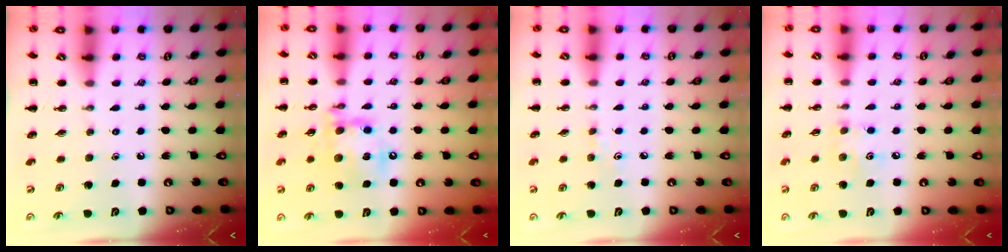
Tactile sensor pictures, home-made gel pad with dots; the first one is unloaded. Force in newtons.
{"total": 14.7, "press": 14.5, "slide": 2.3}
{"total": 3.5, "press": 3.4, "slide": 1.1}
{"total": 4.2, "press": 4.2, "slide": 0.6}